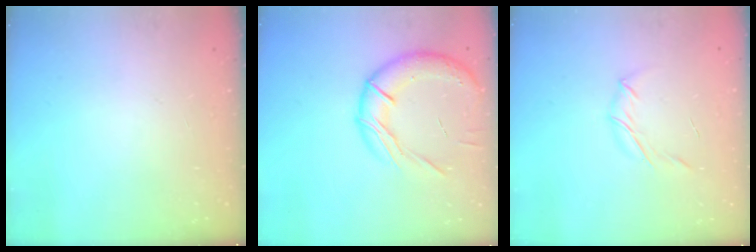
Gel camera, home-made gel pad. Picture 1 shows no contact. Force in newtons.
{"total": 17.1, "press": 16.9, "slide": 2.6}
{"total": 4.1, "press": 3.9, "slide": 1.0}